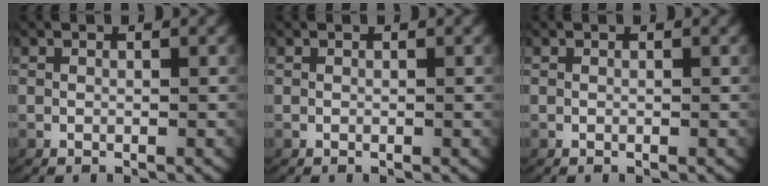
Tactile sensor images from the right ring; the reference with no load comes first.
{"total": 0.0}
{"total": 0.0}